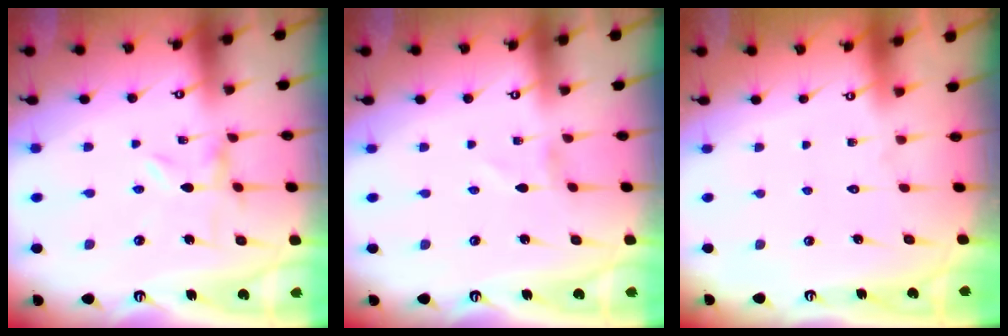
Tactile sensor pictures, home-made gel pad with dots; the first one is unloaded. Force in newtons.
{"total": 1.3, "press": 1.2, "slide": 0.1}
{"total": 1.6, "press": 1.6, "slide": 0.1}